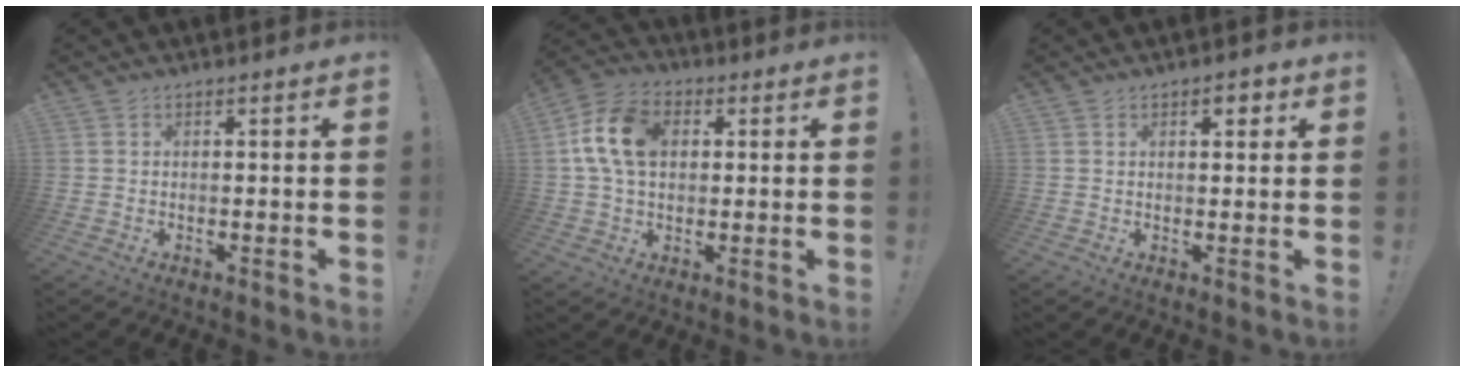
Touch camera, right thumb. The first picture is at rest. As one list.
[{"total": 13.8, "force": [2.8, 9.4, 9.7], "torque": [-0.176, 0.010, 0.056]}, {"total": 2.6, "force": [1.2, 1.2, 2.0], "torque": [-0.019, -0.005, 0.014]}]